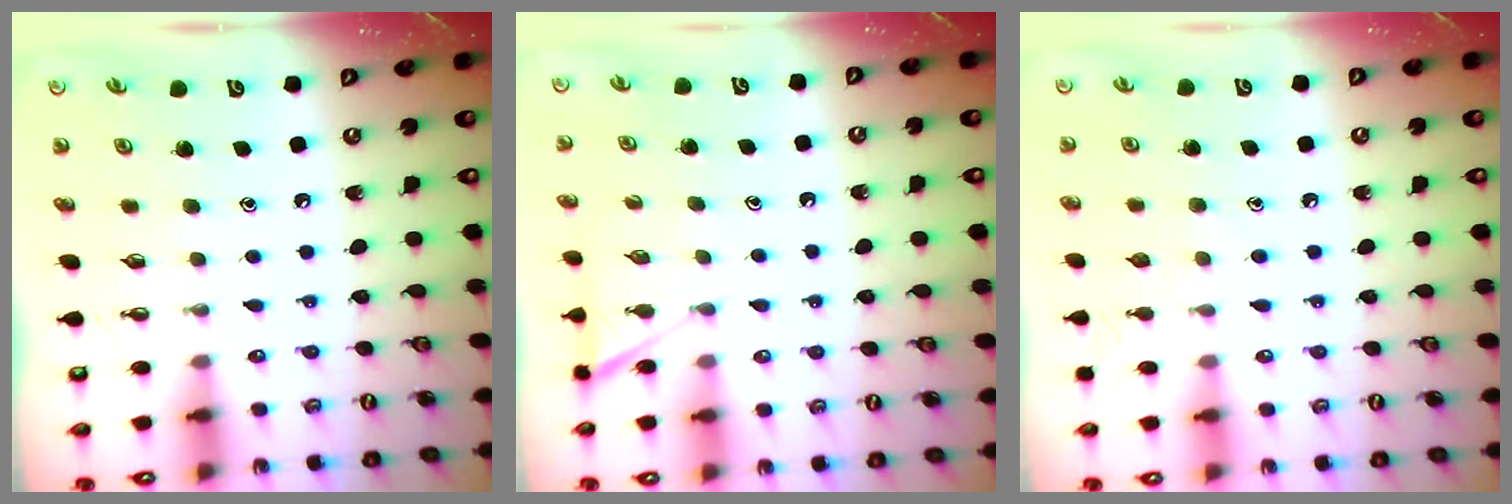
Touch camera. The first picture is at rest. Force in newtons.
{"total": 4.6, "press": 4.6, "slide": 0.6}
{"total": 5.5, "press": 5.5, "slide": 0.5}